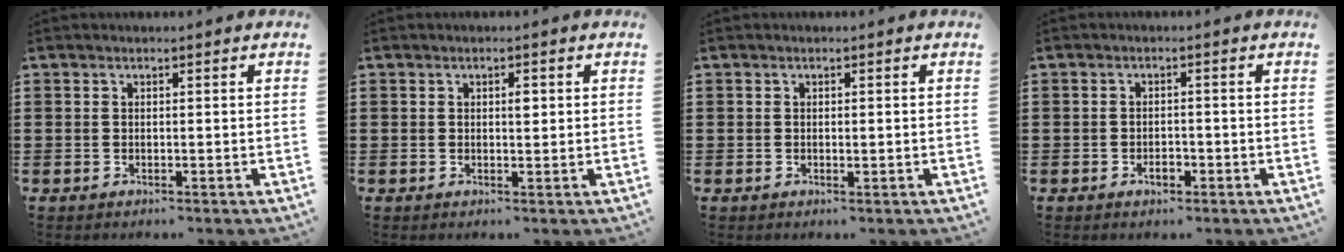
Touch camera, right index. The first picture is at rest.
{"total": 1.9, "force": [0.4, 0.8, 1.7], "torque": [-0.027, 0.003, 0.003]}
{"total": 0.5, "force": [0.0, 0.2, 0.5], "torque": [-0.010, 0.000, 0.001]}
{"total": 1.9, "force": [-1.0, 1.0, 1.3], "torque": [-0.027, 0.003, -0.021]}